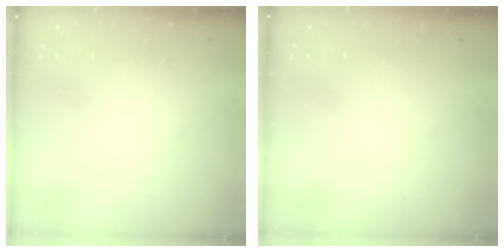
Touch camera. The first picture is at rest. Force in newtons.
{"total": 0.0}